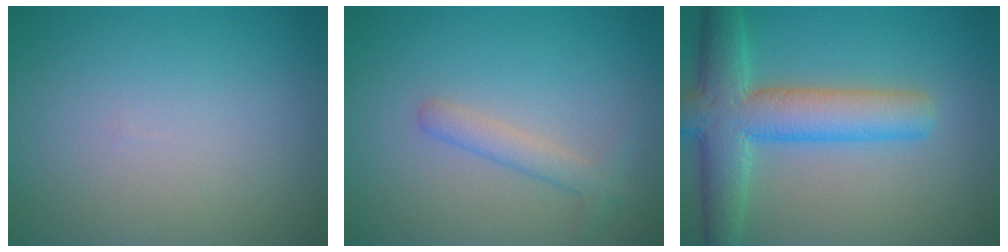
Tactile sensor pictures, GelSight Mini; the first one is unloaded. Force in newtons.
{"total": 2.0, "press": 2.0, "slide": 0.0}
{"total": 7.6, "press": 7.6, "slide": 0.3}